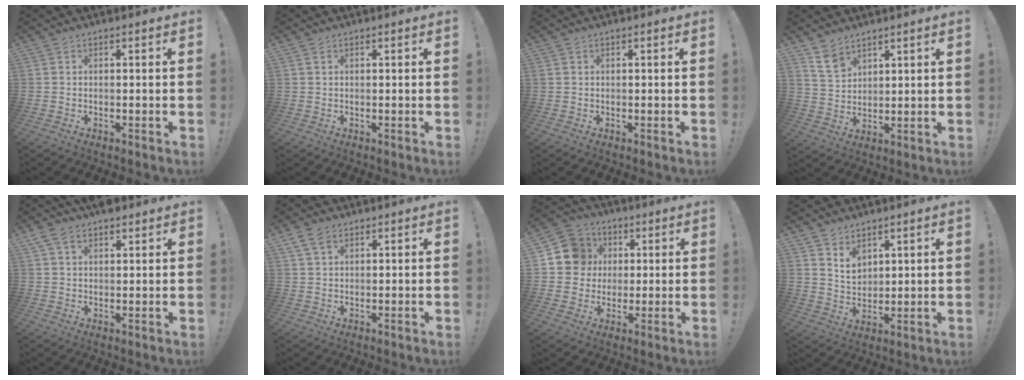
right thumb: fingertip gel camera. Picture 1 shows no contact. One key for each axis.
{"total": 0.9, "fx": 0.6, "fy": 0.5, "fz": 0.5, "tx": -0.005, "ty": -0.002, "tz": 0.010}
{"total": 0.0}
{"total": 7.9, "fx": 5.7, "fy": 4.8, "fz": 2.5, "tx": -0.045, "ty": -0.034, "tz": 0.113}
{"total": 6.1, "fx": 4.0, "fy": 3.2, "fz": 3.2, "tx": -0.061, "ty": -0.008, "tz": 0.075}
{"total": 4.5, "fx": 2.8, "fy": 2.4, "fz": 2.5, "tx": -0.050, "ty": -0.008, "tz": 0.055}
{"total": 11.7, "fx": 2.3, "fy": 11.0, "fz": 3.3, "tx": -0.036, "ty": 0.002, "tz": 0.053}
{"total": 6.6, "fx": 4.7, "fy": 4.3, "fz": 1.7, "tx": -0.020, "ty": -0.043, "tz": 0.089}